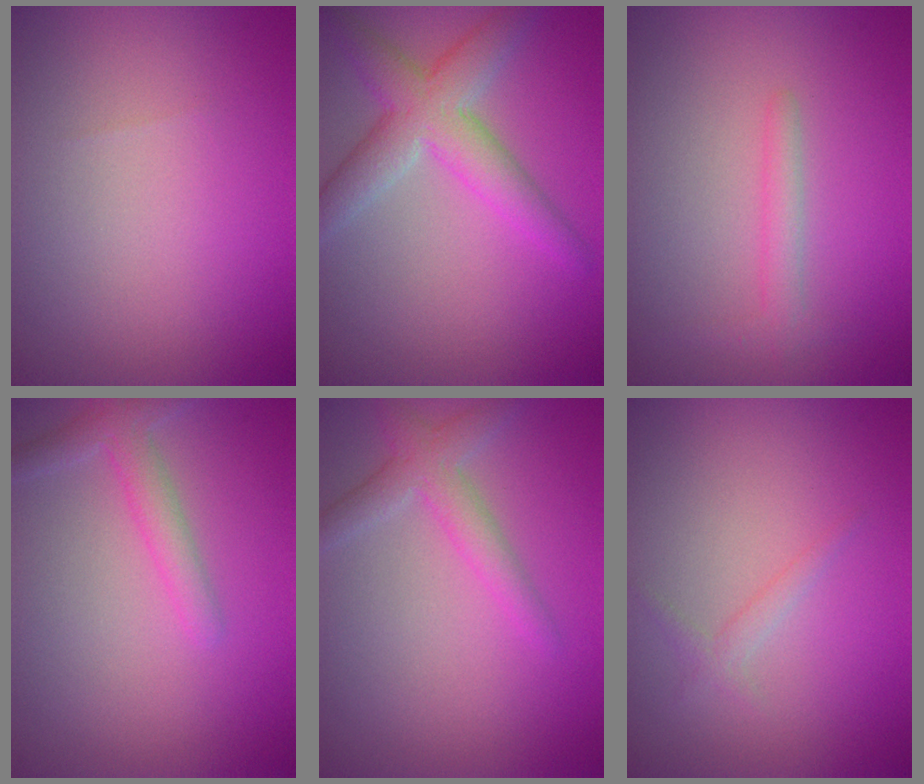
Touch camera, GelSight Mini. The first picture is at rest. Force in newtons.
{"total": 5.0, "press": 5.0, "slide": 0.2}
{"total": 1.6, "press": 1.6, "slide": 0.1}
{"total": 2.3, "press": 2.3, "slide": 0.1}
{"total": 2.7, "press": 2.7, "slide": 0.1}
{"total": 1.1, "press": 1.1, "slide": 0.1}